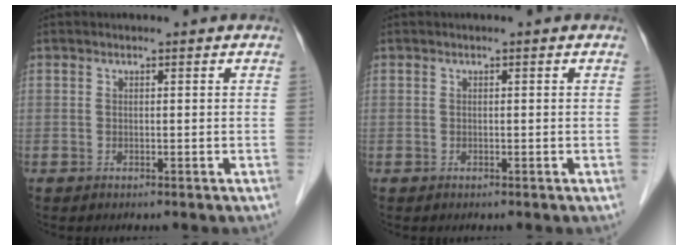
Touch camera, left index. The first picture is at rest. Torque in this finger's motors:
{"motor_torque": [0.00, 0.00, 0.00, 0.00]}